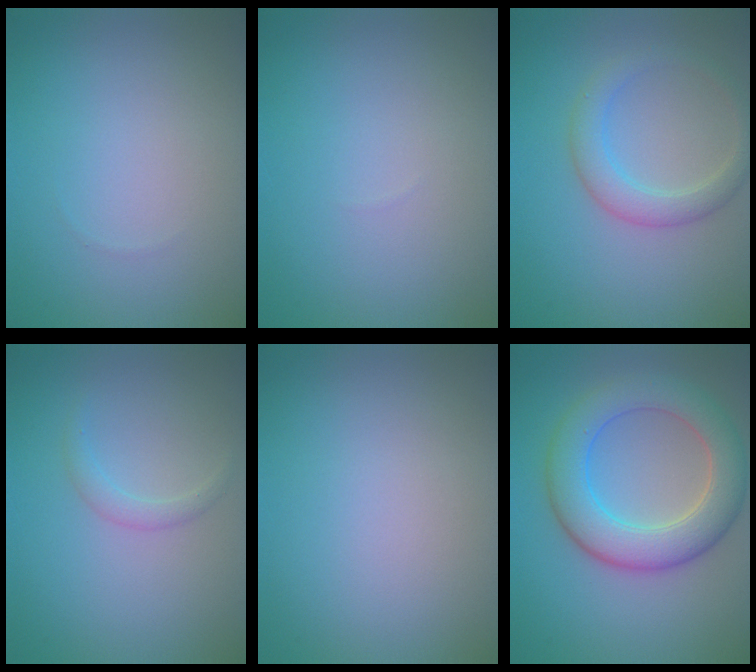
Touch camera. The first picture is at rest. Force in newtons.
{"total": 0.0}
{"total": 3.0, "press": 3.0, "slide": 0.1}
{"total": 1.2, "press": 1.2, "slide": 0.0}
{"total": 0.0}
{"total": 6.9, "press": 6.9, "slide": 0.1}